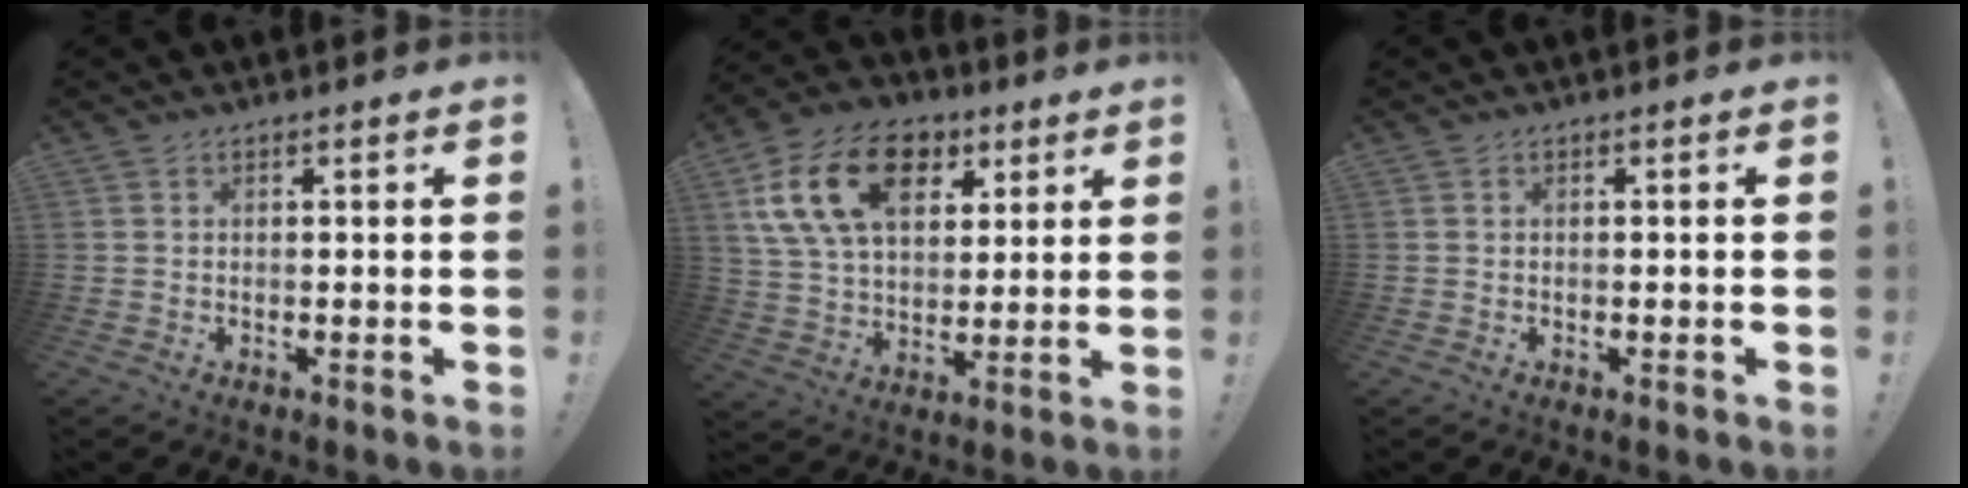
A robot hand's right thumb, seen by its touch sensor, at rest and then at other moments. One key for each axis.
{"total": 19.9, "fx": 8.3, "fy": 13.0, "fz": 12.6, "tx": -0.215, "ty": -0.028, "tz": 0.153}
{"total": 0.0}